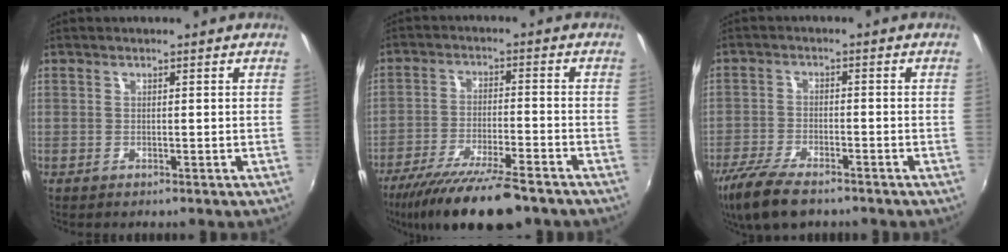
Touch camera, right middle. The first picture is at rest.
{"total": 15.9, "force": [-12.4, 2.9, 9.4], "torque": [-0.190, -0.038, -0.206]}
{"total": 10.8, "force": [-8.2, 3.4, 6.2], "torque": [-0.152, -0.035, -0.152]}